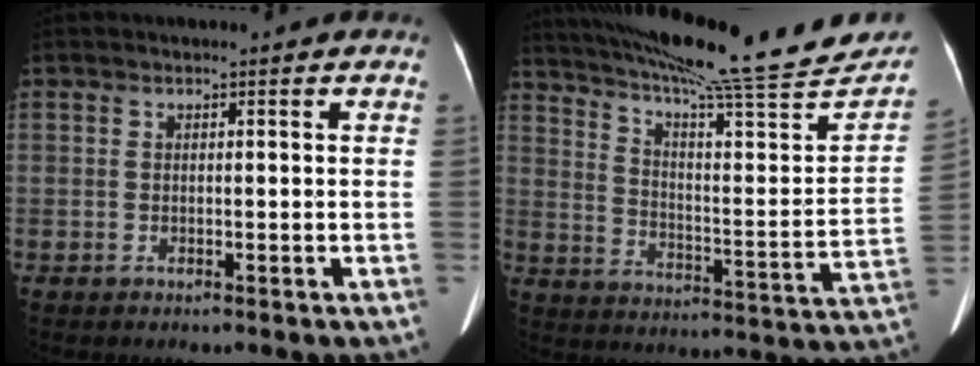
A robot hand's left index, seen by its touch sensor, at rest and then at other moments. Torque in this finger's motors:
{"motor_torque": [0.19, -0.77, 0.30, 0.10]}